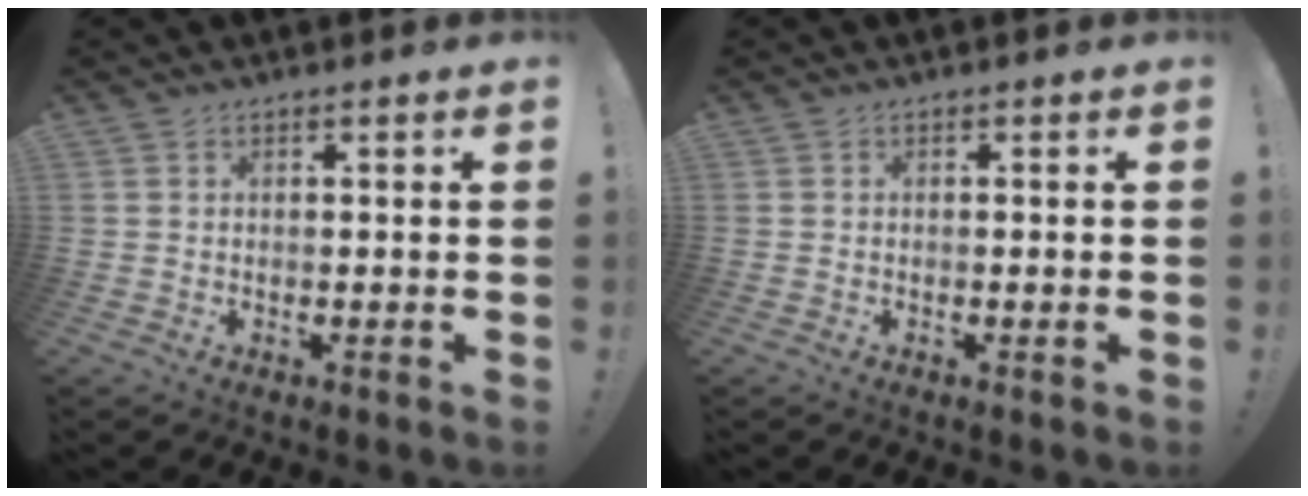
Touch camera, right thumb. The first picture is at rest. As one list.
[{"total": 0.8, "force": [-0.2, -0.4, 0.6], "torque": [-0.014, -0.001, -0.003]}]